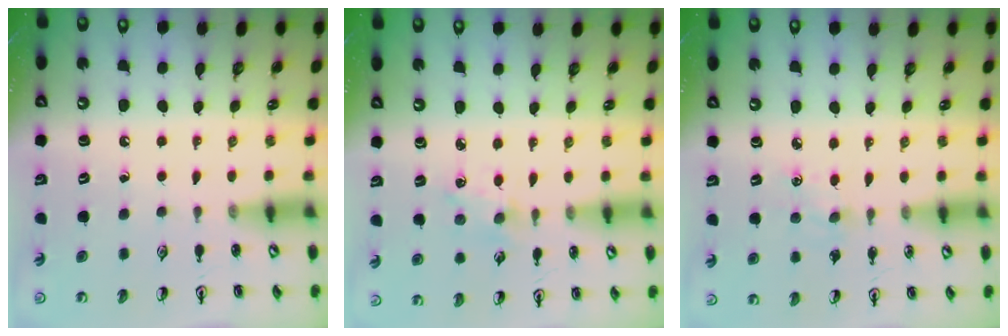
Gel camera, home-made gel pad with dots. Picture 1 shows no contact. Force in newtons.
{"total": 1.6, "press": 1.5, "slide": 0.3}
{"total": 4.4, "press": 4.4, "slide": 0.6}